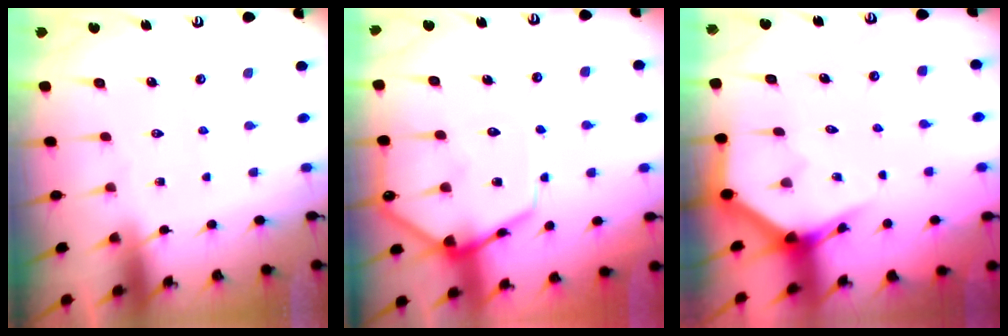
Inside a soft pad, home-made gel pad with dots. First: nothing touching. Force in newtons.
{"total": 10.4, "press": 10.4, "slide": 1.1}
{"total": 3.9, "press": 3.8, "slide": 0.4}